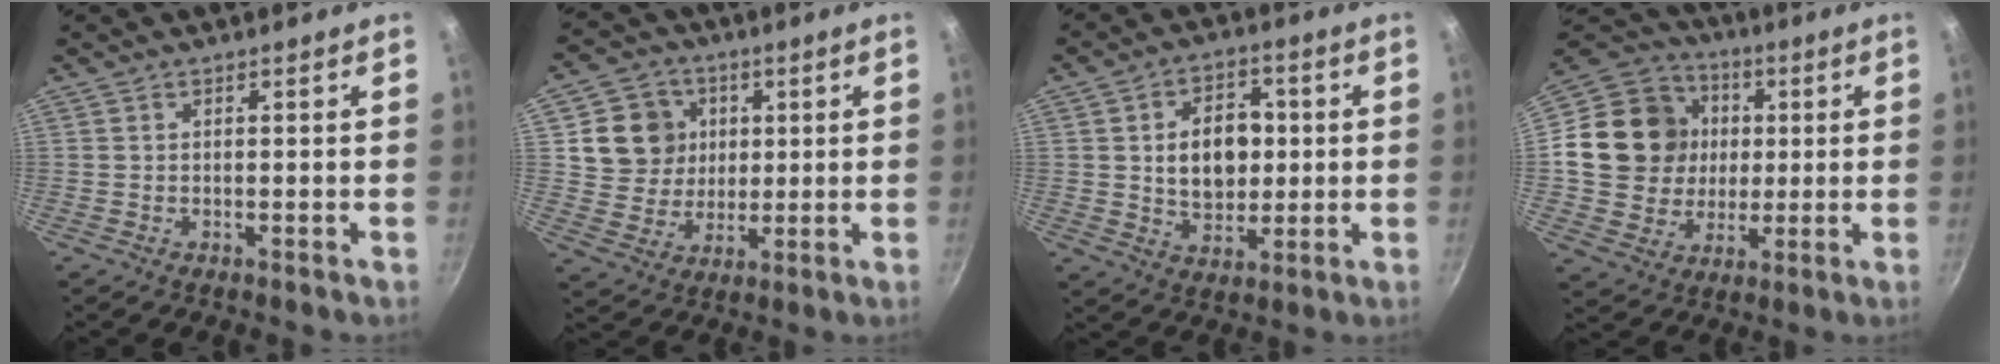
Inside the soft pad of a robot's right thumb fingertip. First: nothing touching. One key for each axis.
{"total": 10.9, "fx": 2.8, "fy": 9.9, "fz": 3.6, "tx": -0.031, "ty": -0.004, "tz": 0.050}
{"total": 11.9, "fx": 1.1, "fy": 8.5, "fz": 8.2, "tx": -0.089, "ty": 0.004, "tz": 0.020}
{"total": 19.1, "fx": 2.0, "fy": 16.9, "fz": 8.7, "tx": -0.143, "ty": 0.020, "tz": 0.034}